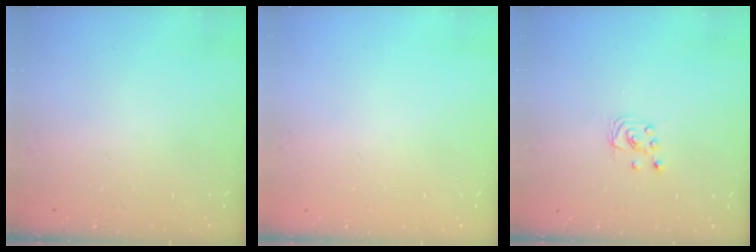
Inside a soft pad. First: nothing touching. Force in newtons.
{"total": 0.0}
{"total": 2.2, "press": 2.2, "slide": 0.2}